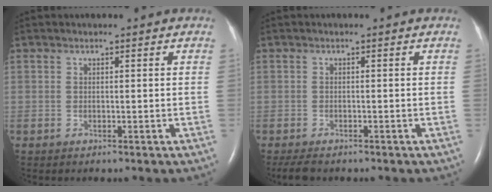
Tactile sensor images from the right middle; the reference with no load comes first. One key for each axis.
{"total": 3.0, "fx": -2.4, "fy": 1.0, "fz": 1.5, "tx": -0.030, "ty": -0.009, "tz": -0.036}